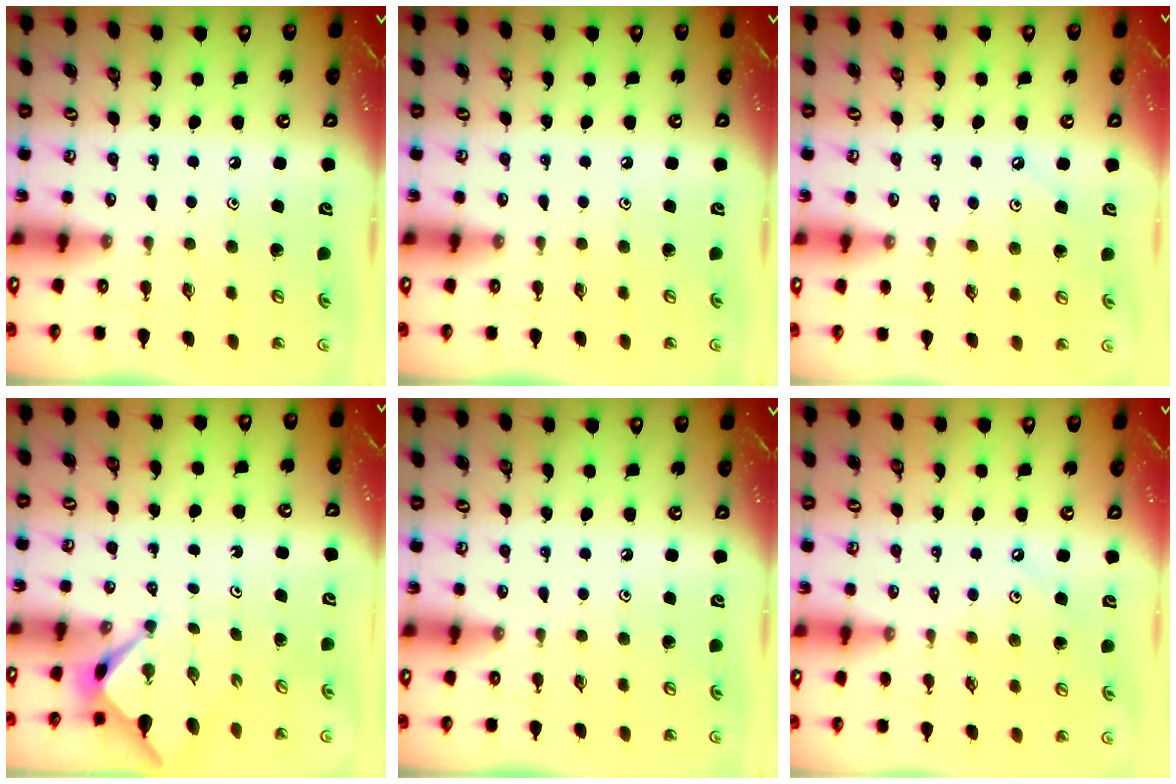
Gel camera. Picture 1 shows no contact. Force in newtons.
{"total": 0.0}
{"total": 1.6, "press": 1.5, "slide": 0.4}
{"total": 2.8, "press": 2.8, "slide": 0.3}
{"total": 0.0}
{"total": 3.5, "press": 3.4, "slide": 0.5}